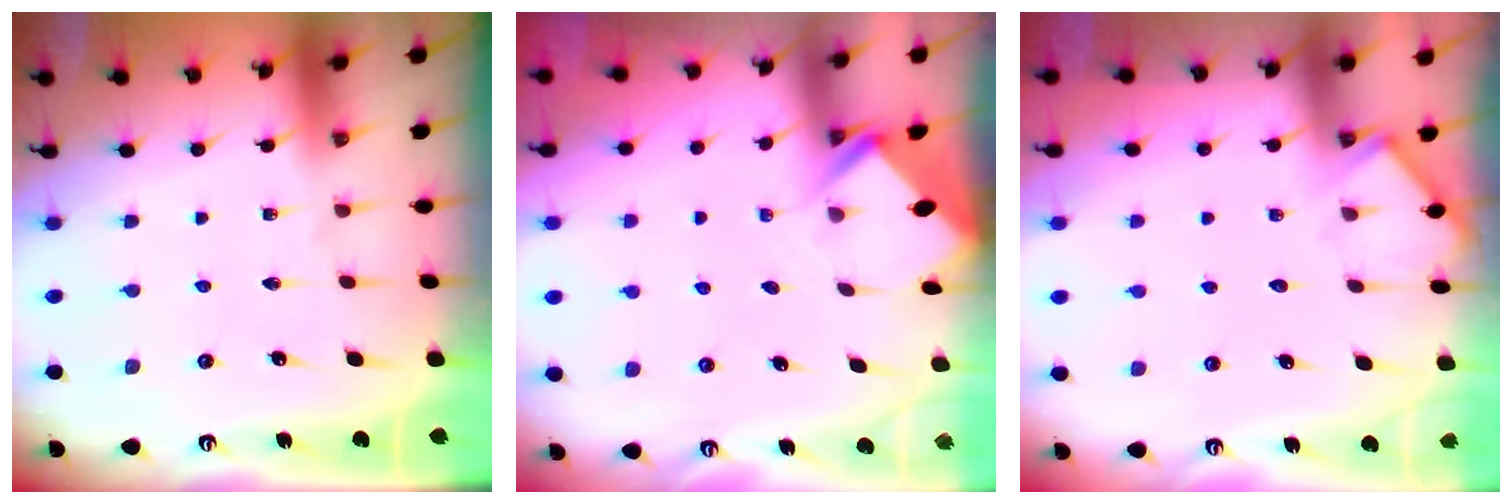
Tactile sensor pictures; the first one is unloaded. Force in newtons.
{"total": 2.7, "press": 2.7, "slide": 0.2}
{"total": 5.5, "press": 5.5, "slide": 0.4}